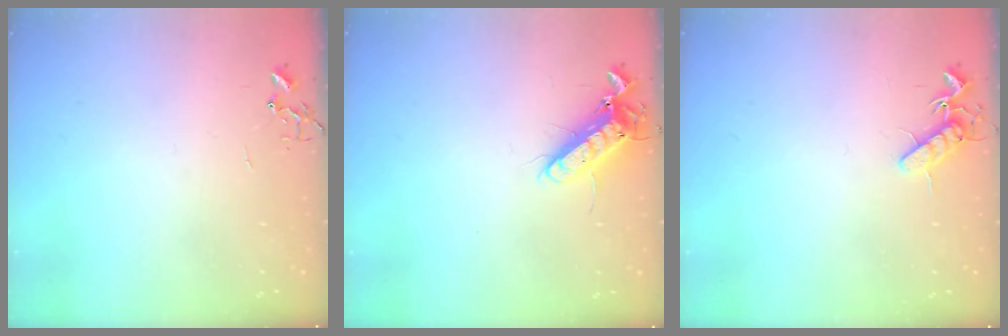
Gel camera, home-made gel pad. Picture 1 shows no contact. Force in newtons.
{"total": 12.4, "press": 12.3, "slide": 2.0}
{"total": 8.3, "press": 8.2, "slide": 1.0}